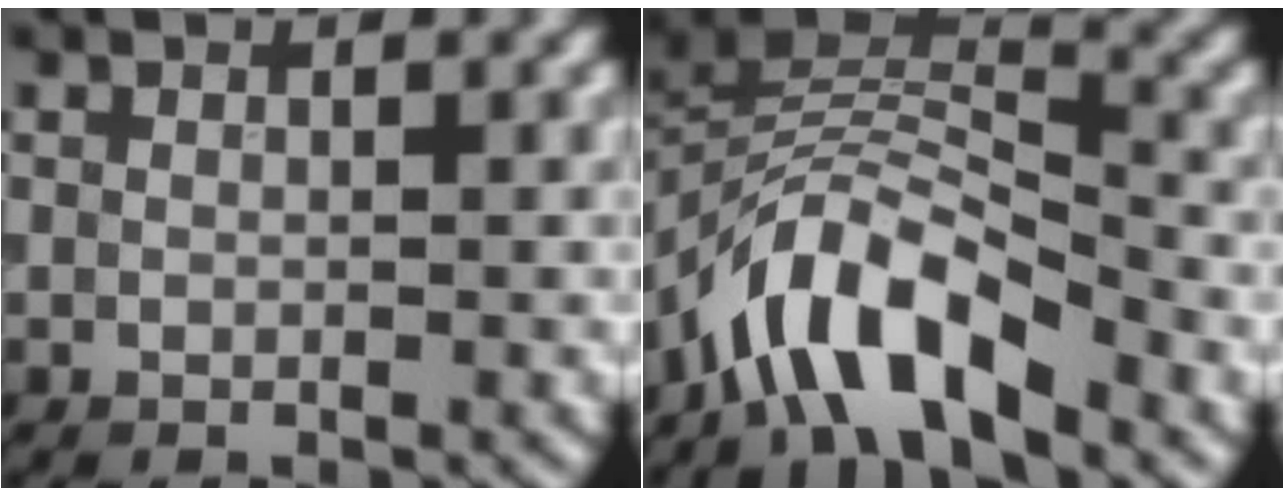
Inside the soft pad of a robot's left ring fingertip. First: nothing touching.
{"total": 7.4, "force": [-5.0, 2.7, 4.7], "torque": [-0.068, 0.006, -0.098]}